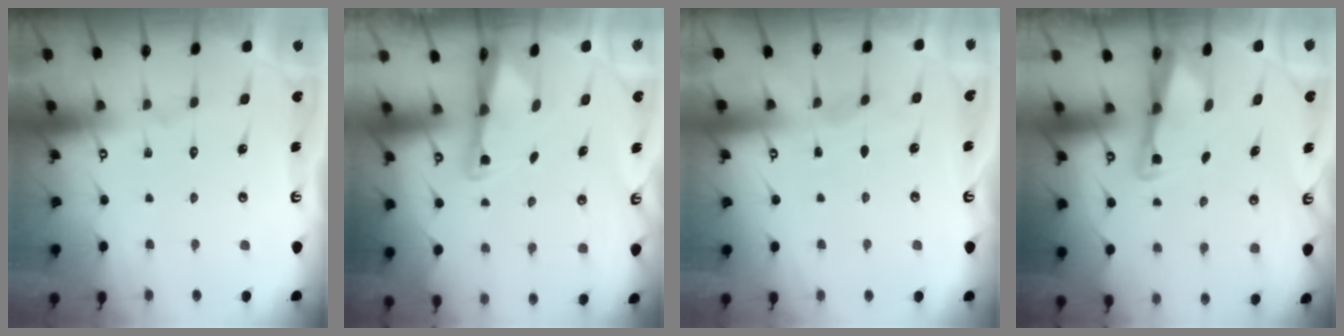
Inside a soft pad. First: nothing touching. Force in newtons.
{"total": 2.0, "press": 2.0, "slide": 0.3}
{"total": 2.9, "press": 2.9, "slide": 0.4}
{"total": 2.7, "press": 2.6, "slide": 0.2}